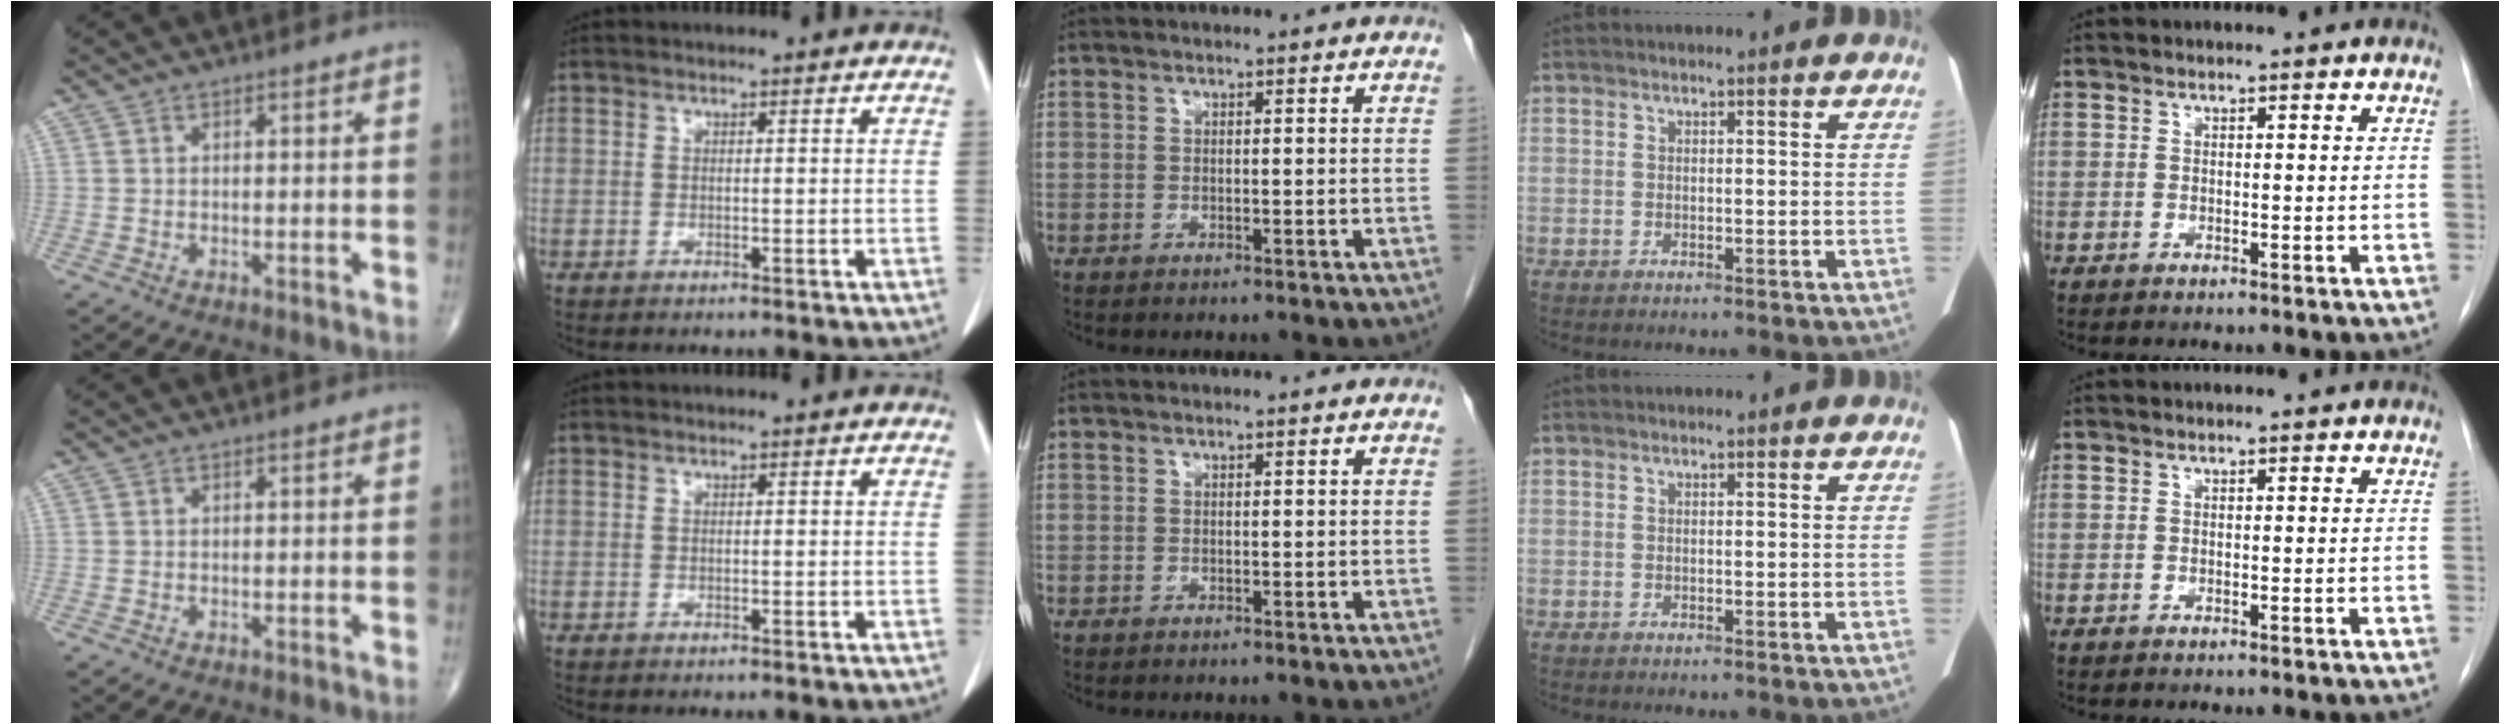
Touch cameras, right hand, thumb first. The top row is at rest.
{}